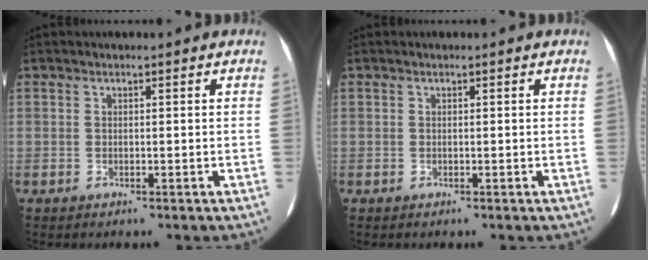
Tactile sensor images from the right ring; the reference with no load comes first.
{"total": 0.0}